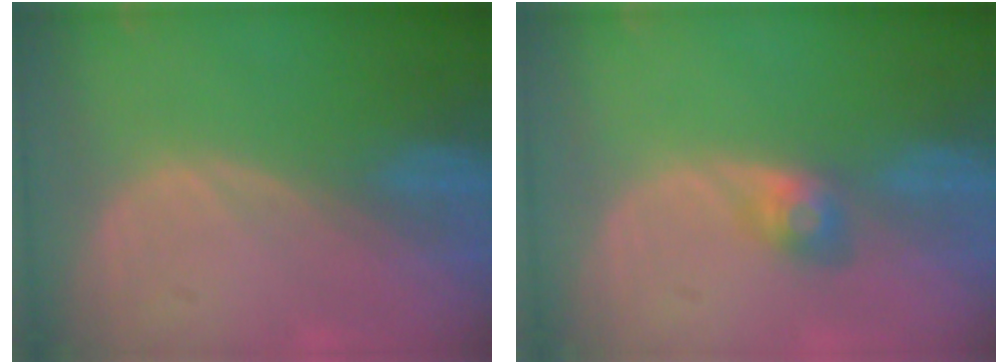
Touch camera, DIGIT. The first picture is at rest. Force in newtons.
{"total": 2.9, "press": 2.7, "slide": 1.0}